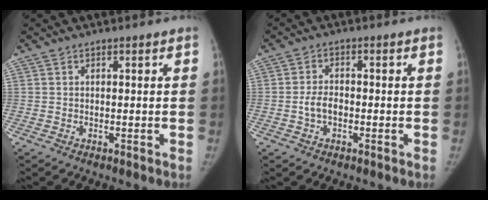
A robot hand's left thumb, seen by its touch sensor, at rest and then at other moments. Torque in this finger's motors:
{"motor_torque": [-0.44, 0.37, 0.58, 0.25, 0.04]}